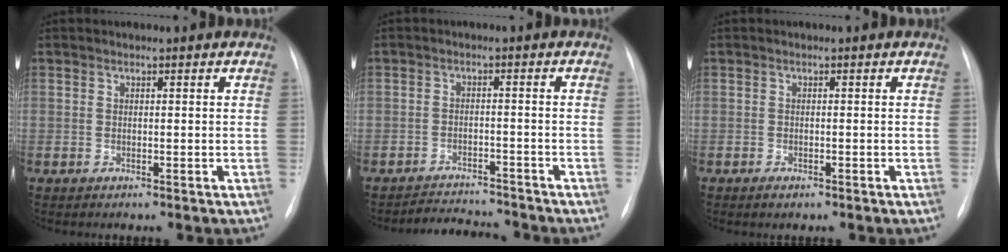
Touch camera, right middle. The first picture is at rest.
{"total": 5.6, "force": [-5.5, 1.0, 0.2], "torque": [-0.002, 0.006, -0.085]}
{"total": 1.0, "force": [-0.7, 0.5, 0.5], "torque": [-0.010, 0.000, -0.007]}